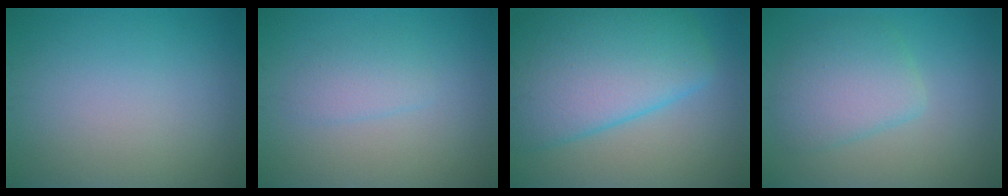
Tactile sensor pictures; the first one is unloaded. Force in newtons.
{"total": 1.8, "press": 1.8, "slide": 0.2}
{"total": 10.6, "press": 10.5, "slide": 0.4}
{"total": 4.4, "press": 4.4, "slide": 0.2}